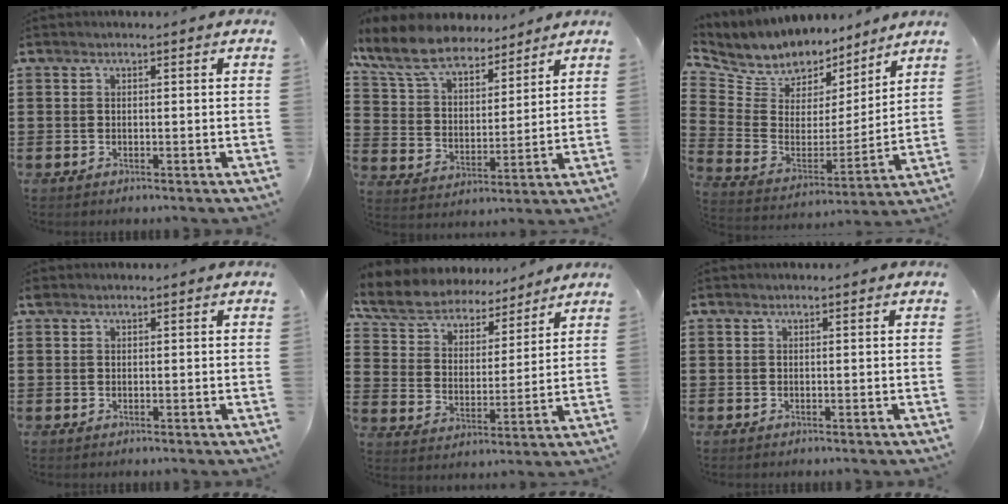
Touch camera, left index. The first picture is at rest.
{"total": 9.8, "force": [8.5, 2.9, 3.9], "torque": [-0.112, -0.033, 0.156]}
{"total": 6.9, "force": [5.7, 3.8, 0.3], "torque": [-0.053, -0.047, 0.105]}
{"total": 0.5, "force": [0.3, 0.4, 0.2], "torque": [-0.006, 0.004, 0.006]}
{"total": 6.7, "force": [6.4, 1.8, 1.2], "torque": [-0.058, -0.036, 0.112]}
{"total": 0.0}